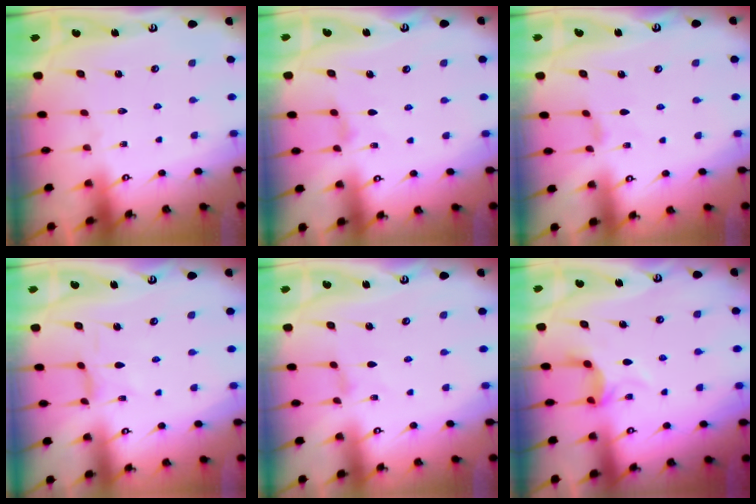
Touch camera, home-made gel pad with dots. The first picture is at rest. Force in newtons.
{"total": 2.5, "press": 2.5, "slide": 0.4}
{"total": 0.0}
{"total": 2.1, "press": 2.1, "slide": 0.1}
{"total": 0.0}
{"total": 5.3, "press": 5.2, "slide": 1.0}